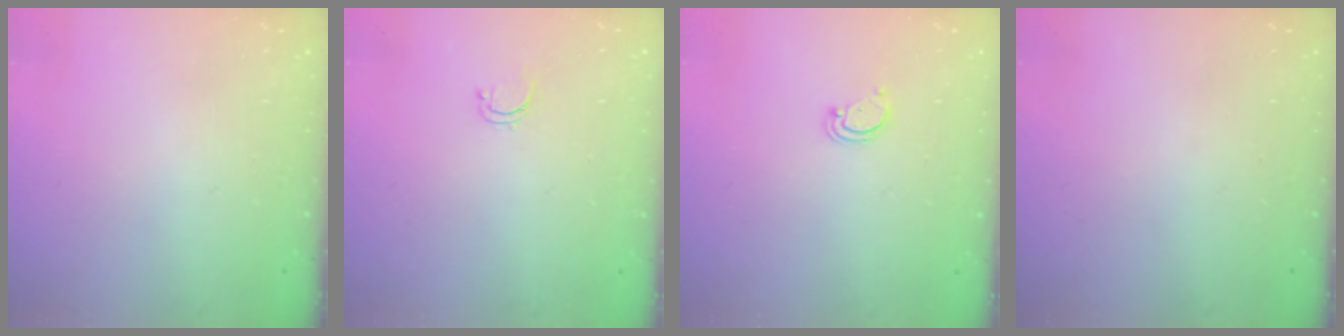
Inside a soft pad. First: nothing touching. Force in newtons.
{"total": 3.5, "press": 3.5, "slide": 0.5}
{"total": 1.6, "press": 1.6, "slide": 0.1}
{"total": 0.0}